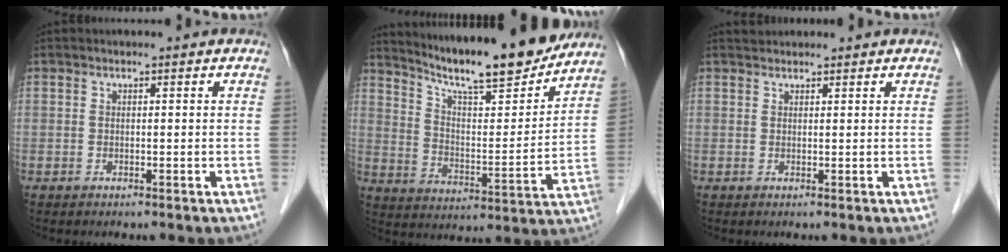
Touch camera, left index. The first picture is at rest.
{"total": 18.4, "force": [16.5, 1.2, 8.0], "torque": [-0.131, -0.017, 0.253]}
{"total": 1.5, "force": [1.4, 0.4, 0.0], "torque": [-0.008, 0.018, 0.028]}